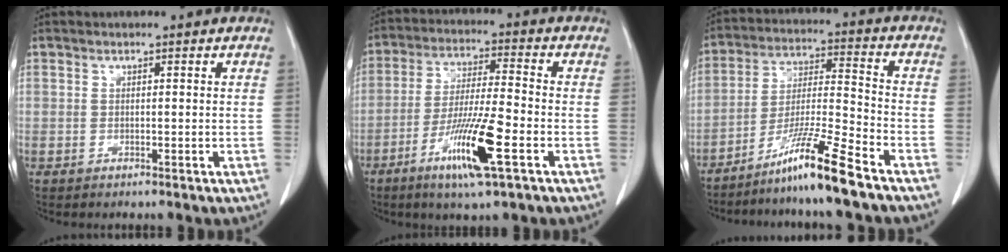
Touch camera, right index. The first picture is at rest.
{"total": 11.7, "force": [-5.3, 0.4, 10.5], "torque": [-0.200, -0.021, -0.099]}
{"total": 11.4, "force": [-8.4, -1.5, 7.6], "torque": [-0.142, -0.021, -0.155]}